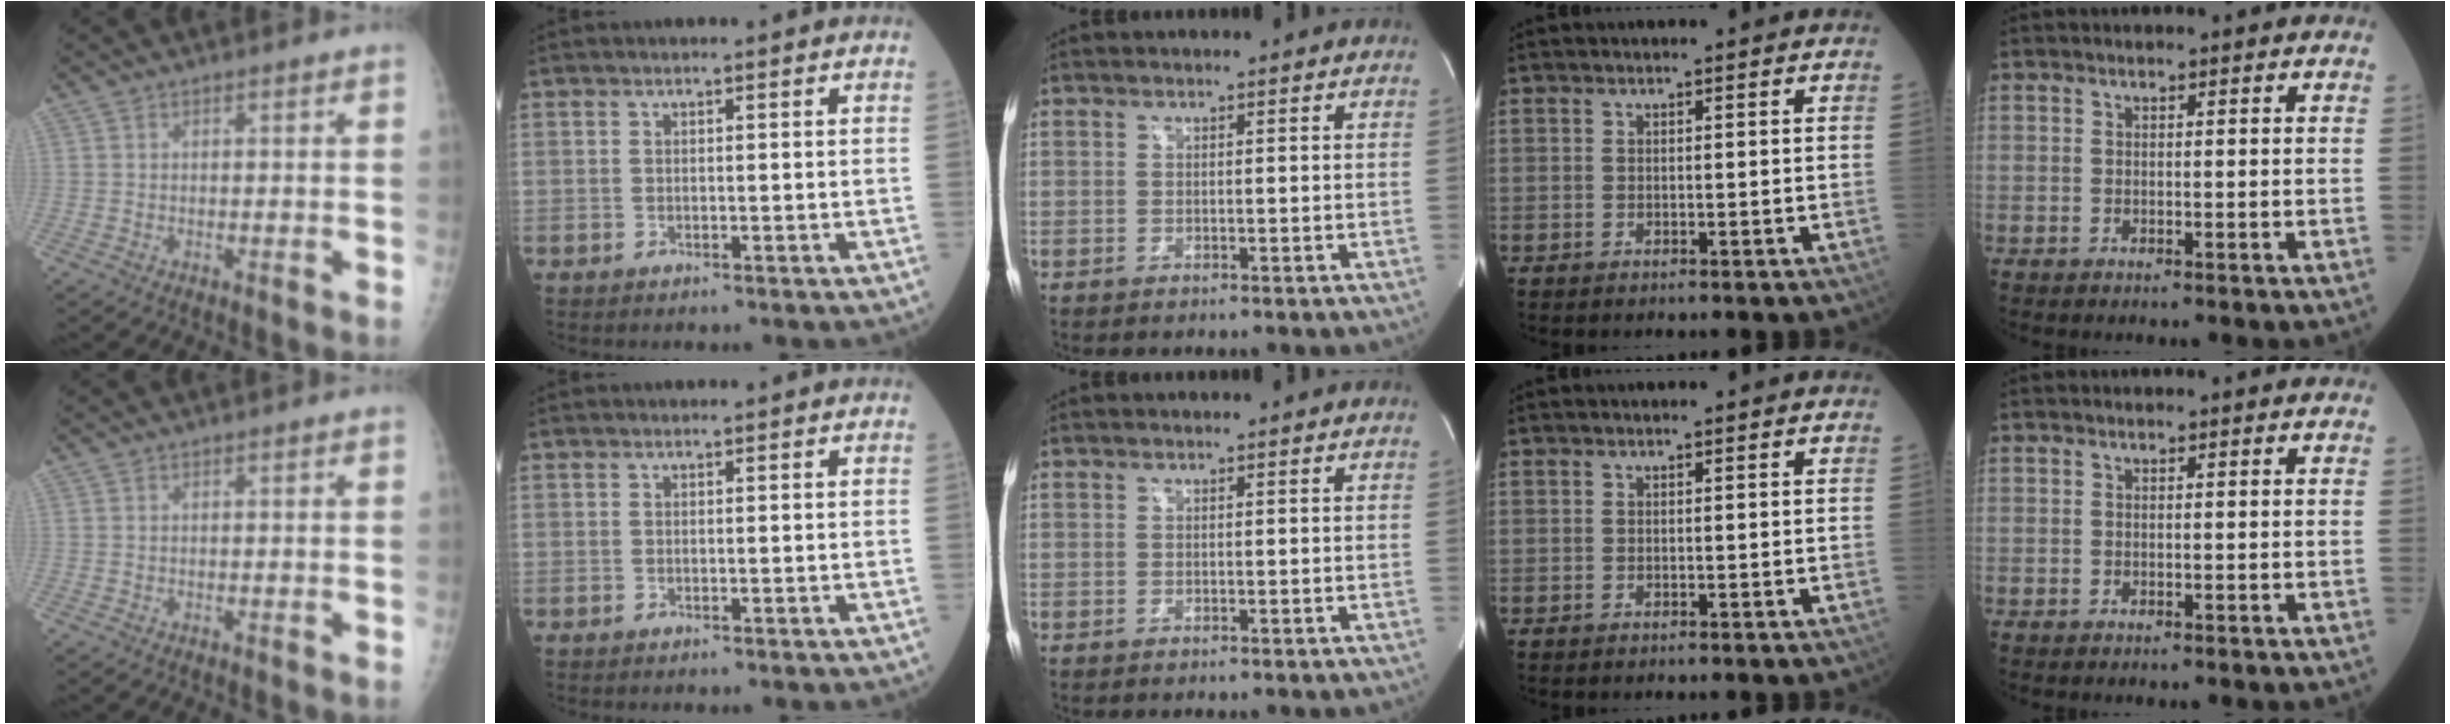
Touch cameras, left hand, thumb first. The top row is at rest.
{}